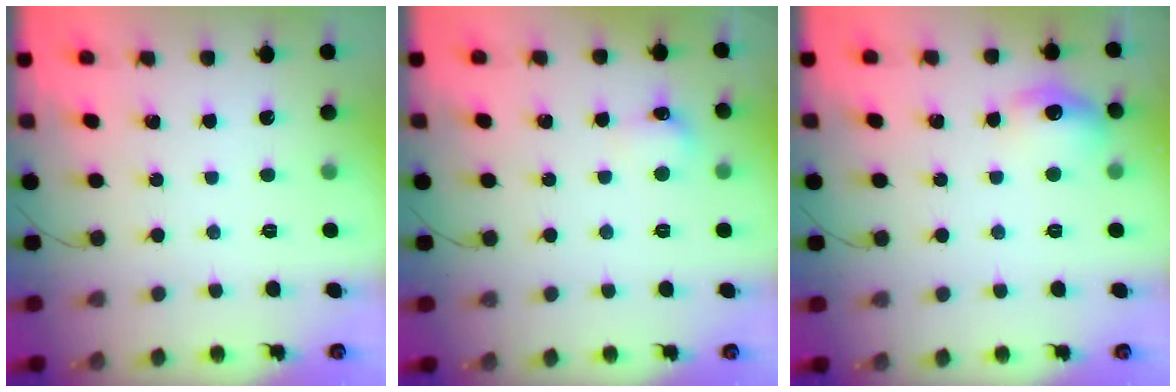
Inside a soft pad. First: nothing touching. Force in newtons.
{"total": 7.0, "press": 6.8, "slide": 1.6}
{"total": 9.9, "press": 9.8, "slide": 1.0}